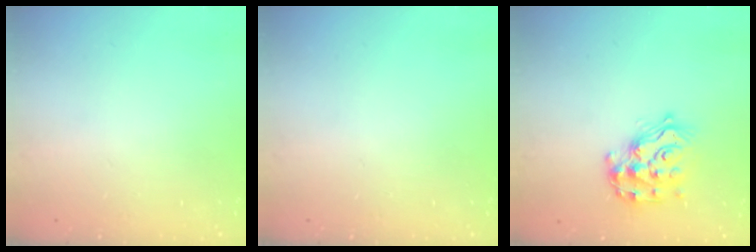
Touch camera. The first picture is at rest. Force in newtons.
{"total": 0.0}
{"total": 14.9, "press": 14.8, "slide": 1.0}